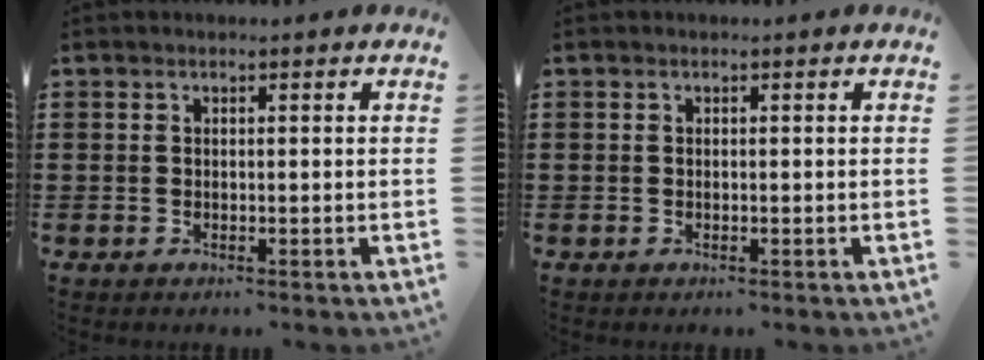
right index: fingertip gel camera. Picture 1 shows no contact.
{"total": 0.0}